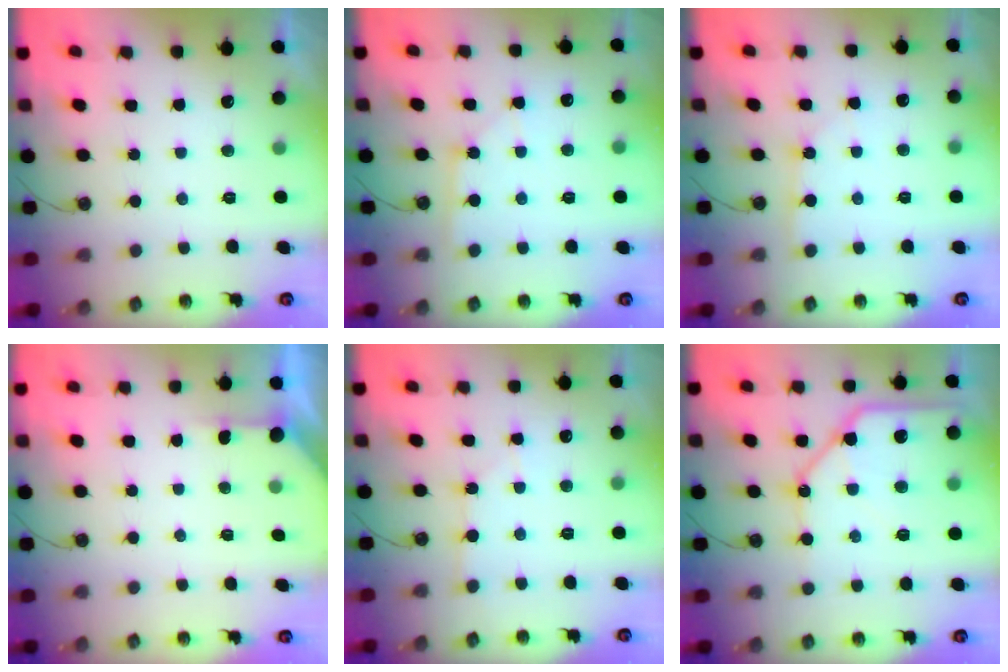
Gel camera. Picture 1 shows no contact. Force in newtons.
{"total": 2.1, "press": 2.1, "slide": 0.3}
{"total": 1.8, "press": 1.8, "slide": 0.2}
{"total": 1.5, "press": 1.5, "slide": 0.2}
{"total": 3.0, "press": 3.0, "slide": 0.4}
{"total": 14.1, "press": 14.0, "slide": 1.9}